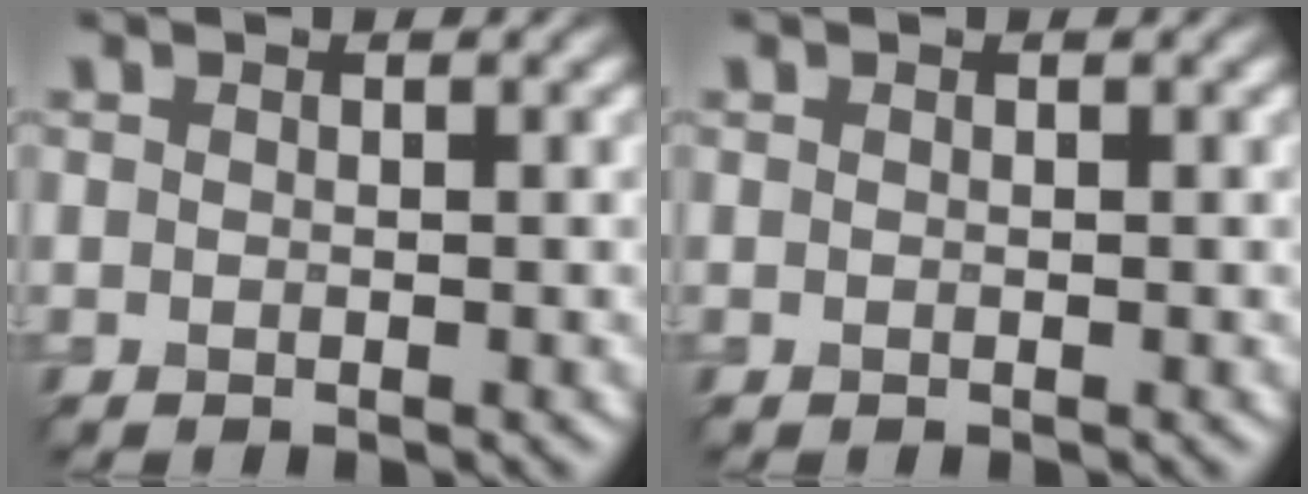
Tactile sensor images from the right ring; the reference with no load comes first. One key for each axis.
{"total": 0.0}